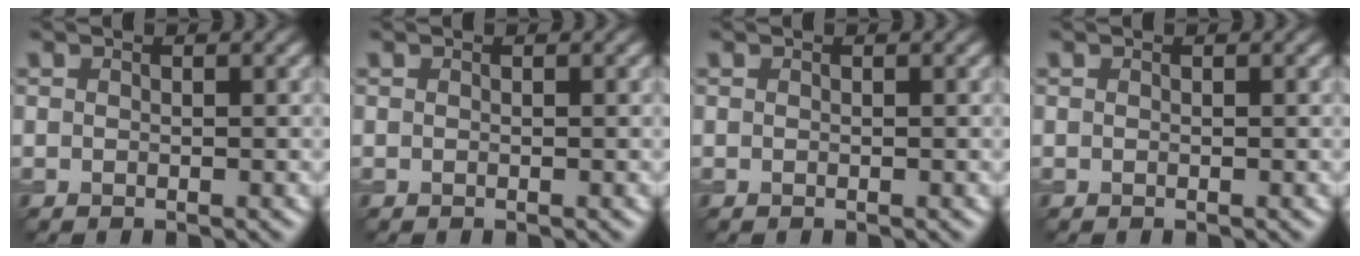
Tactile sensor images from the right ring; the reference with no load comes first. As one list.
[{"total": 0.0}, {"total": 0.0}, {"total": 0.0}]